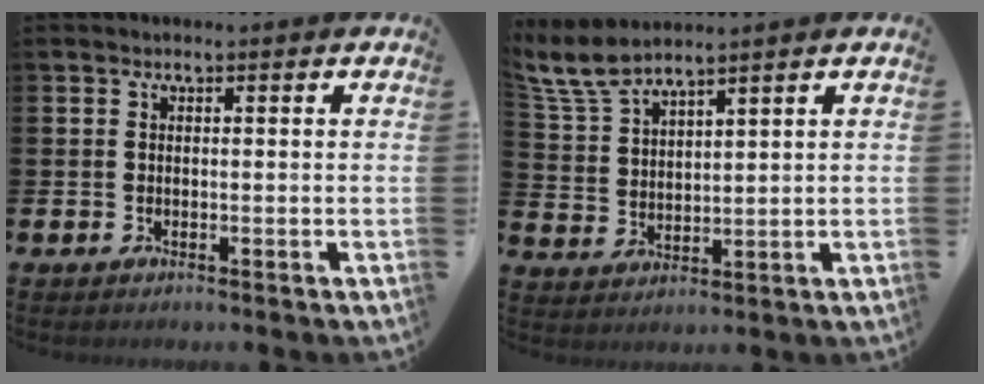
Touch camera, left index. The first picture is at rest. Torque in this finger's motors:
{"motor_torque": [1.22, -0.92, 0.62, 0.18]}